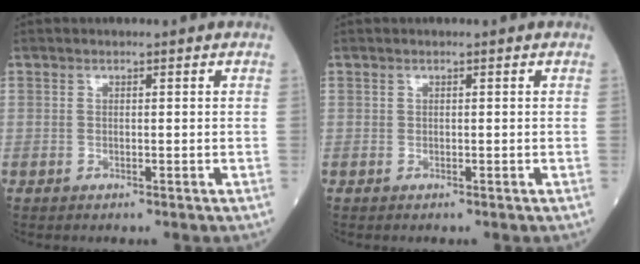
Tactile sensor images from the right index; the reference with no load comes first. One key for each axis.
{"total": 0.0}